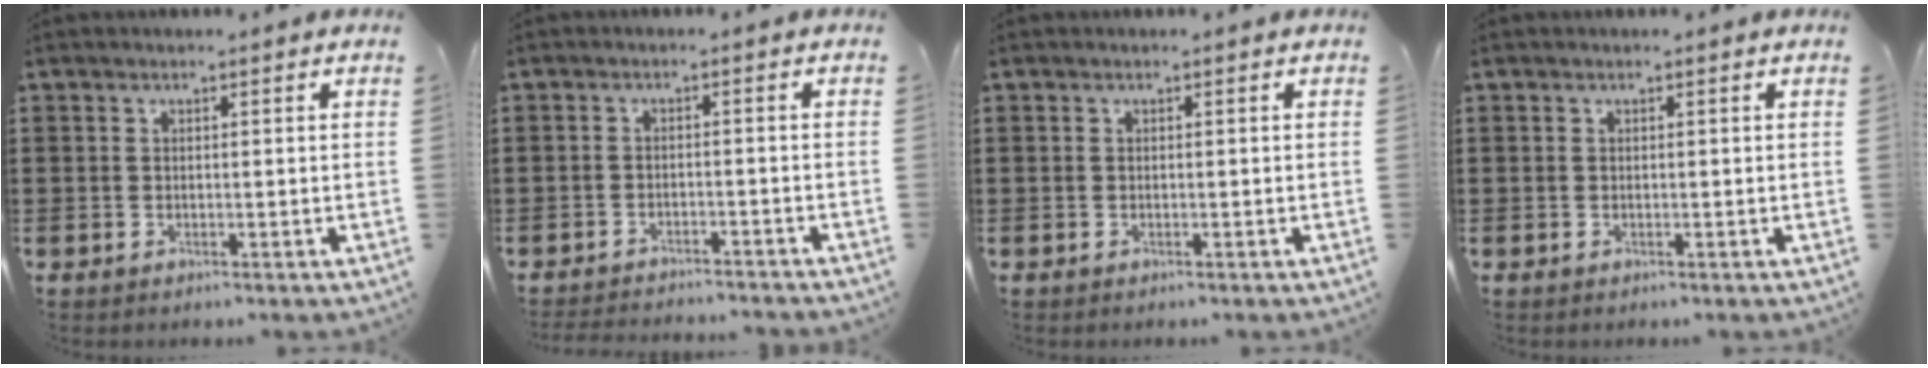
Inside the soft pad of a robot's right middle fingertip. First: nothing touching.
{"total": 2.5, "force": [-2.5, 0.0, 0.1], "torque": [-0.005, -0.001, -0.052]}
{"total": 0.0}
{"total": 0.0}